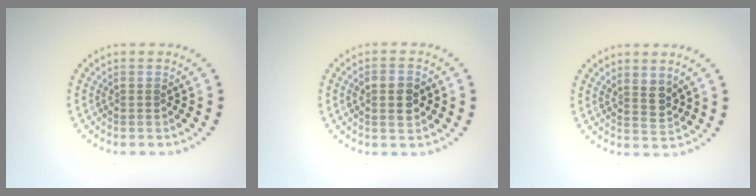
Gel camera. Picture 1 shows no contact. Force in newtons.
{"total": 2.5, "press": 2.5, "slide": 0.3}
{"total": 2.1, "press": 1.7, "slide": 1.1}